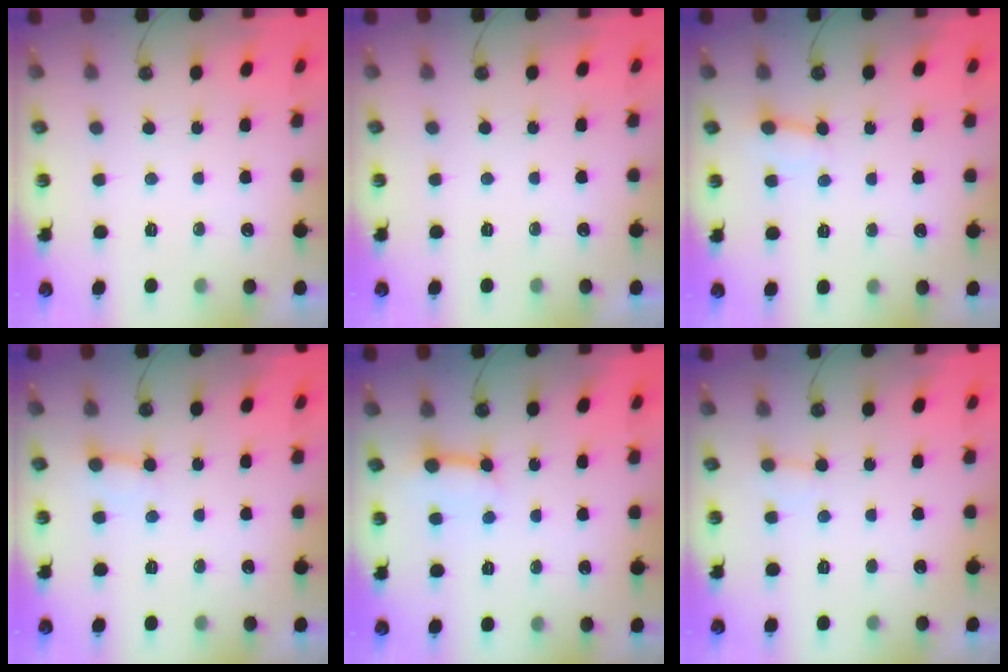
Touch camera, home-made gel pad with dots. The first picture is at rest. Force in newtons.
{"total": 0.0}
{"total": 2.7, "press": 2.7, "slide": 0.4}
{"total": 5.0, "press": 5.0, "slide": 0.4}
{"total": 6.4, "press": 6.4, "slide": 0.7}
{"total": 4.7, "press": 4.6, "slide": 0.6}